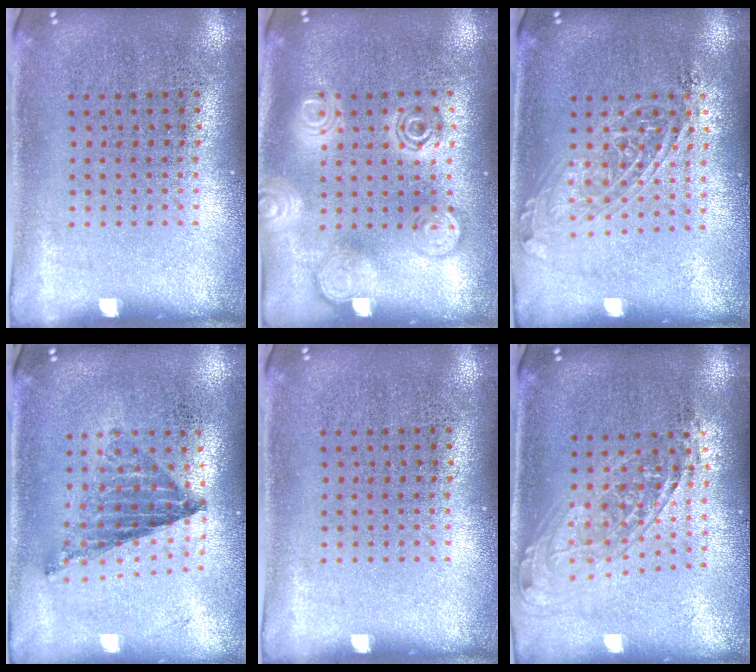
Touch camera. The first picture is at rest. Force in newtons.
{"total": 1.9, "press": 1.9, "slide": 0.2}
{"total": 1.4, "press": 1.3, "slide": 0.7}
{"total": 0.8, "press": 0.8, "slide": 0.0}
{"total": 0.0}
{"total": 1.6, "press": 1.3, "slide": 1.0}